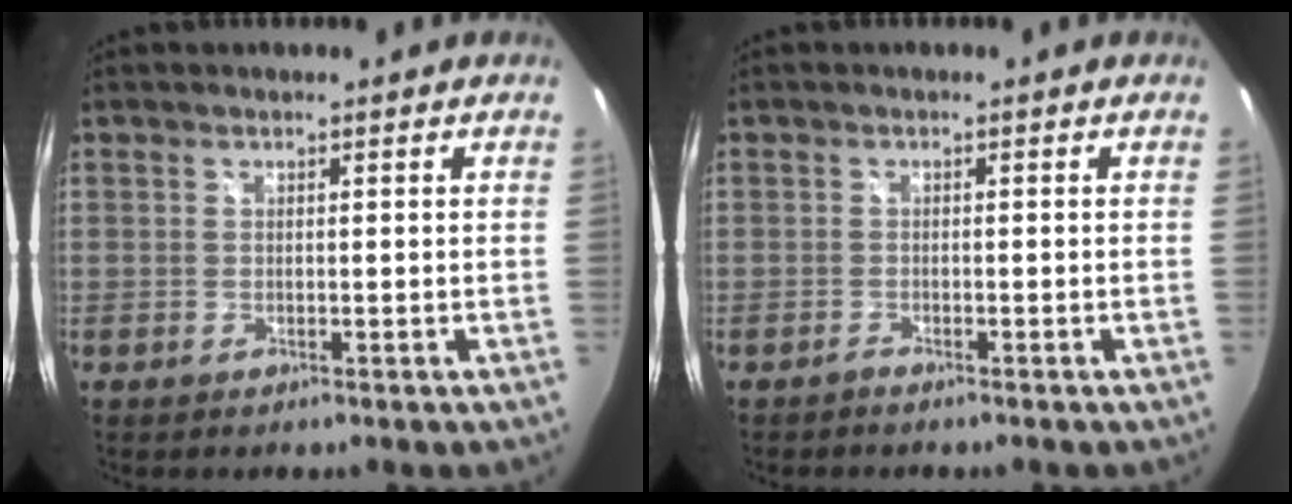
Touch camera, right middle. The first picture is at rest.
{"total": 0.8, "force": [-0.8, 0.1, 0.1], "torque": [-0.003, -0.002, -0.017]}